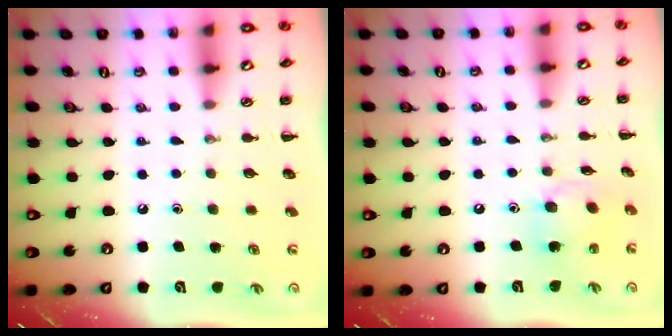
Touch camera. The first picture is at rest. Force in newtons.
{"total": 8.0, "press": 7.9, "slide": 0.6}